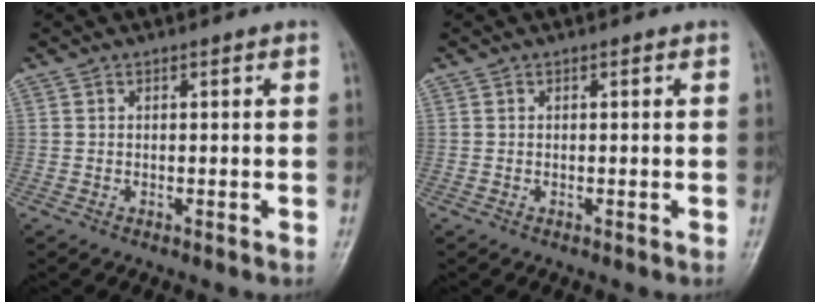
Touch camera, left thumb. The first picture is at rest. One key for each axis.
{"total": 0.0}